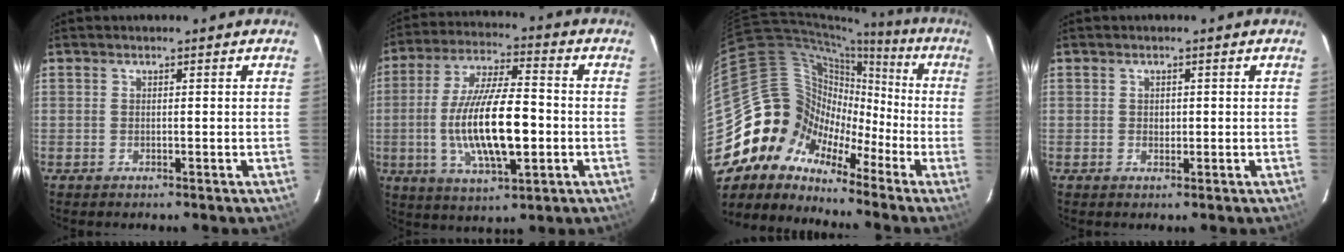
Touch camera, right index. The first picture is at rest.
{"total": 17.1, "force": [-2.8, 5.1, 16.1], "torque": [-0.312, -0.009, -0.044]}
{"total": 12.5, "force": [-7.4, 9.7, 2.5], "torque": [-0.050, 0.047, -0.160]}
{"total": 1.2, "force": [0.0, 1.1, 0.5], "torque": [-0.004, 0.001, 0.001]}